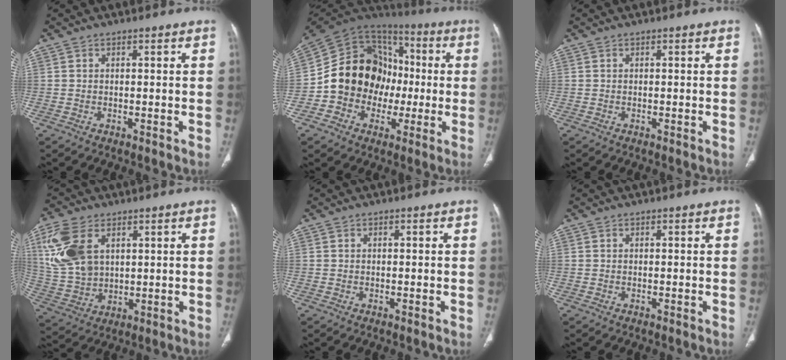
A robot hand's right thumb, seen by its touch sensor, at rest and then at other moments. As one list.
[{"total": 19.1, "force": [-1.9, 15.9, 10.4], "torque": [-0.140, 0.048, -0.033]}, {"total": 0.0}, {"total": 13.7, "force": [5.0, 8.6, 9.4], "torque": [-0.203, -0.009, 0.113]}, {"total": 0.0}, {"total": 0.0}]